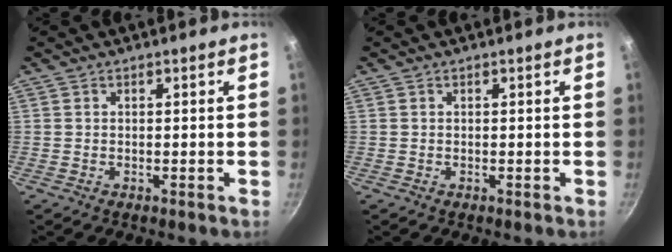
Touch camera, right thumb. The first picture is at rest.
{"total": 0.0}